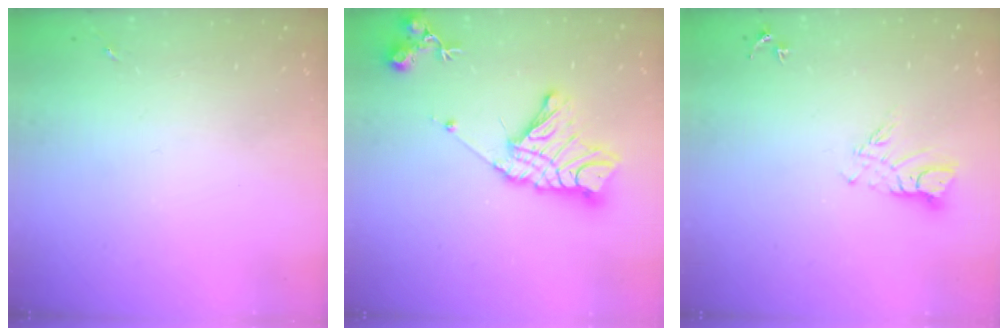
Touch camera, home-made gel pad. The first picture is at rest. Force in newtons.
{"total": 17.0, "press": 16.9, "slide": 1.3}
{"total": 7.7, "press": 7.7, "slide": 0.7}